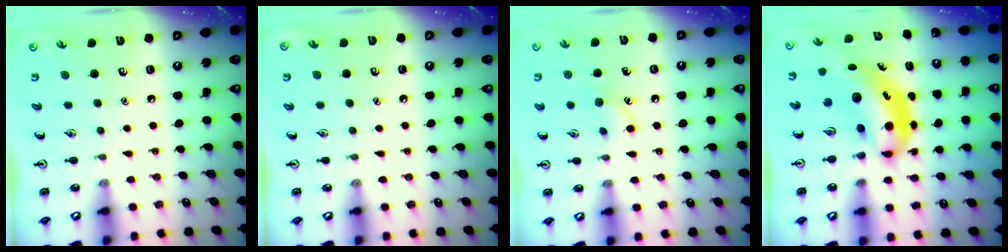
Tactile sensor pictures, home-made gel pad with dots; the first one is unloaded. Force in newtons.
{"total": 0.0}
{"total": 7.9, "press": 7.6, "slide": 1.8}
{"total": 6.8, "press": 6.5, "slide": 1.8}